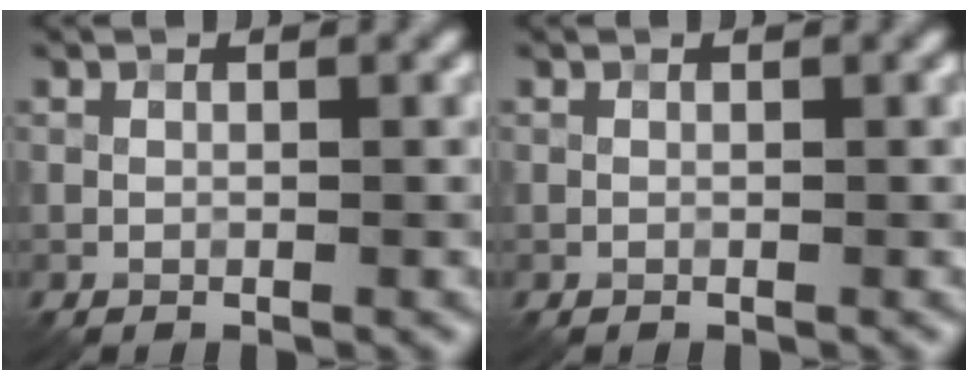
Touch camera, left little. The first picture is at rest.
{"total": 0.0}